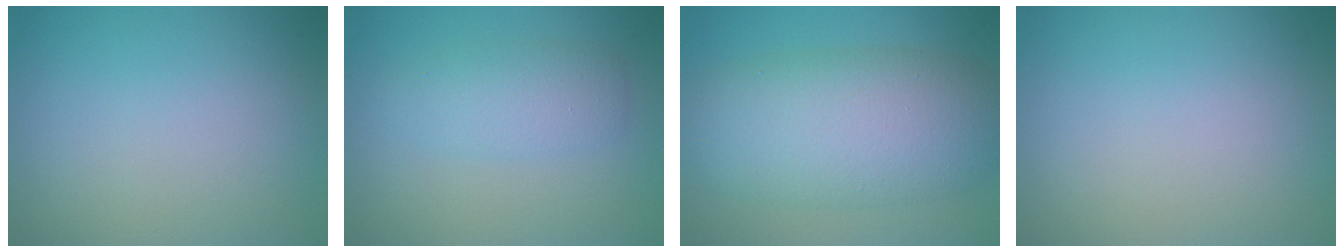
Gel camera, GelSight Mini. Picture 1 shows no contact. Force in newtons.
{"total": 2.9, "press": 2.9, "slide": 0.1}
{"total": 9.5, "press": 9.5, "slide": 0.3}
{"total": 0.0}